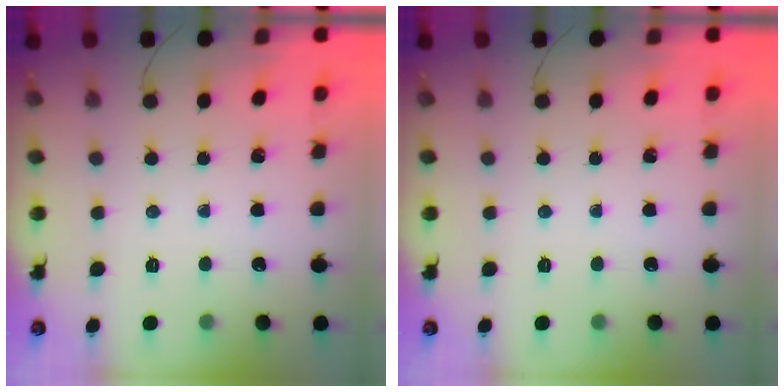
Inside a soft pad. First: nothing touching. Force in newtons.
{"total": 0.0}